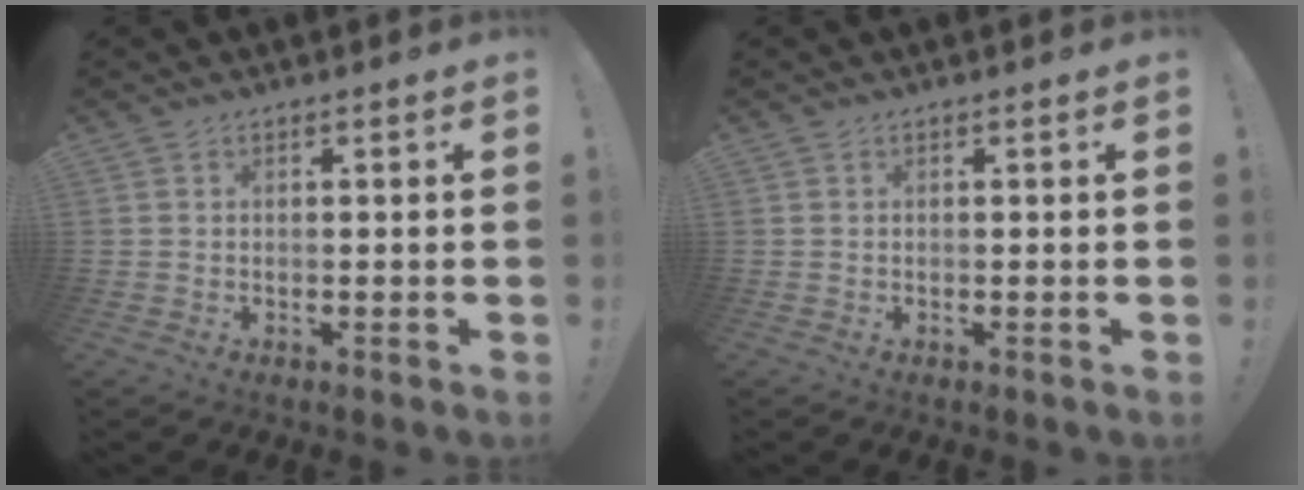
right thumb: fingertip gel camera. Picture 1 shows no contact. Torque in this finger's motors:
{"motor_torque": [0.00, 0.00, -0.11, 0.08, 0.00]}